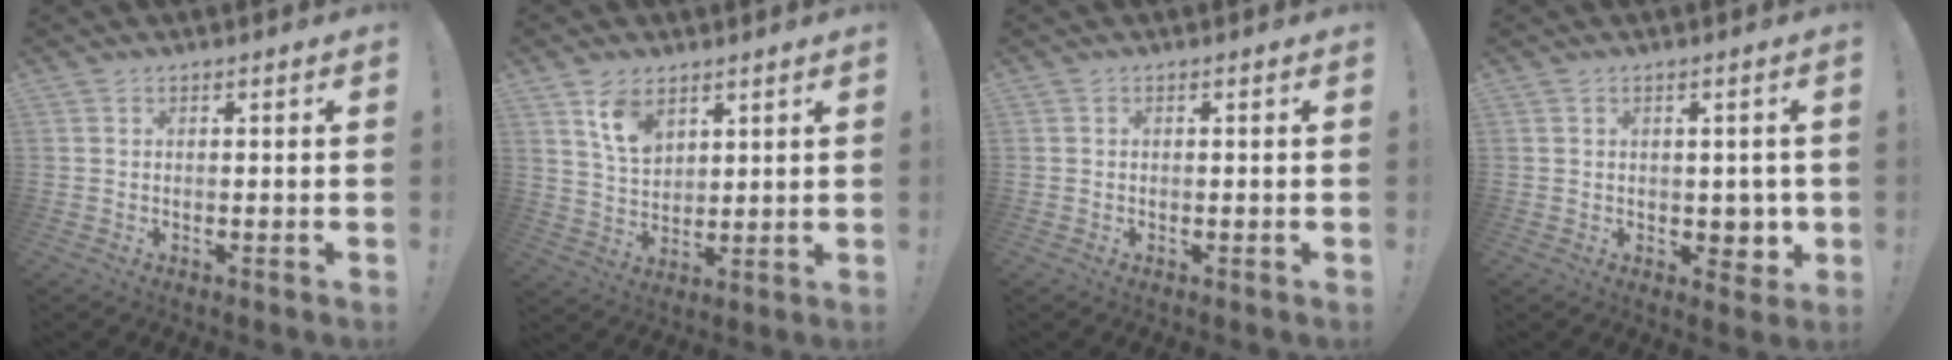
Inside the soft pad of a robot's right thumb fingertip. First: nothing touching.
{"total": 9.3, "force": [5.6, 5.8, 4.6], "torque": [-0.073, -0.024, 0.107]}
{"total": 0.0}
{"total": 4.5, "force": [0.5, 3.9, 2.2], "torque": [-0.008, -0.006, 0.010]}